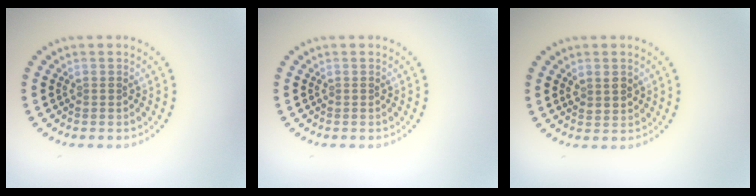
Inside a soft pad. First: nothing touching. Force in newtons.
{"total": 0.0}
{"total": 1.6, "press": 1.5, "slide": 0.6}